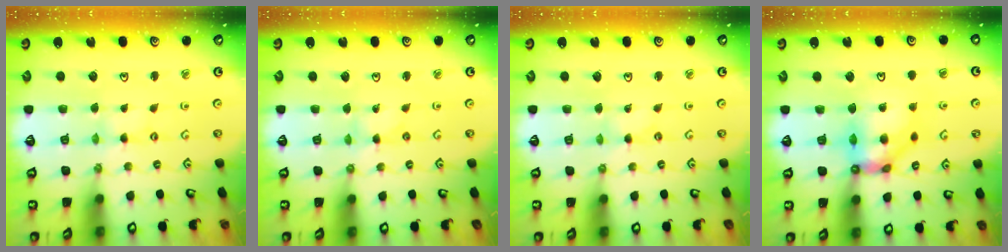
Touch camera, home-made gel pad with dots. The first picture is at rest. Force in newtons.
{"total": 0.0}
{"total": 0.0}
{"total": 10.0, "press": 10.0, "slide": 0.9}